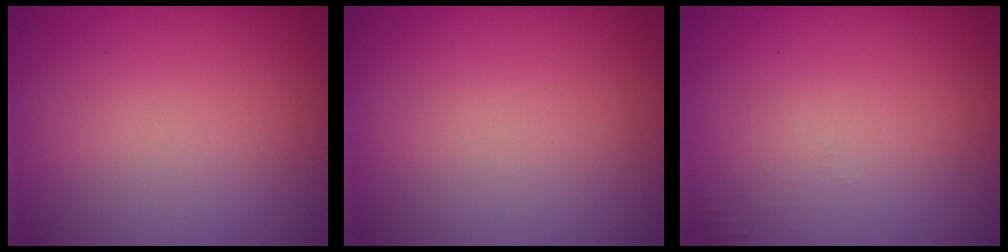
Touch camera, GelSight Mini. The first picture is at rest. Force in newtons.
{"total": 0.0}
{"total": 0.7, "press": 0.6, "slide": 0.1}